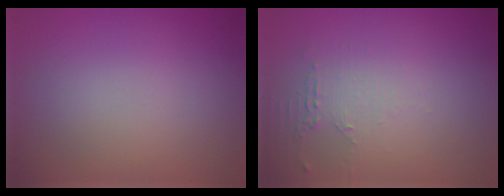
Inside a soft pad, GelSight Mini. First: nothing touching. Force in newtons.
{"total": 1.5, "press": 1.5, "slide": 0.4}